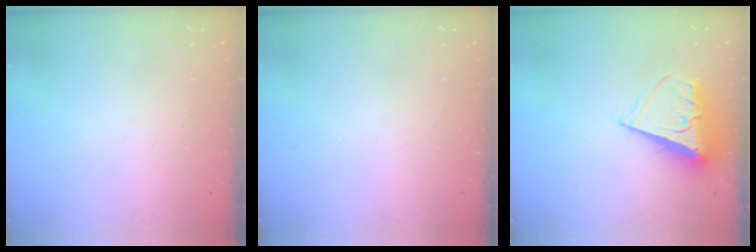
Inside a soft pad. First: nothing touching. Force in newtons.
{"total": 0.0}
{"total": 8.9, "press": 8.9, "slide": 0.3}